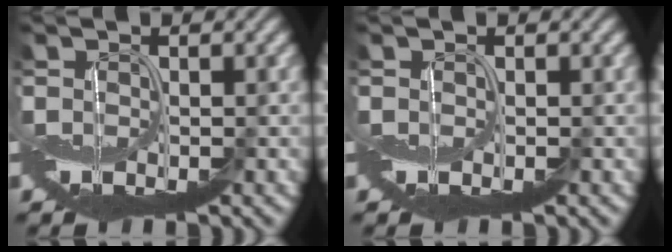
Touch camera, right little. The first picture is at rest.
{"total": 0.0}